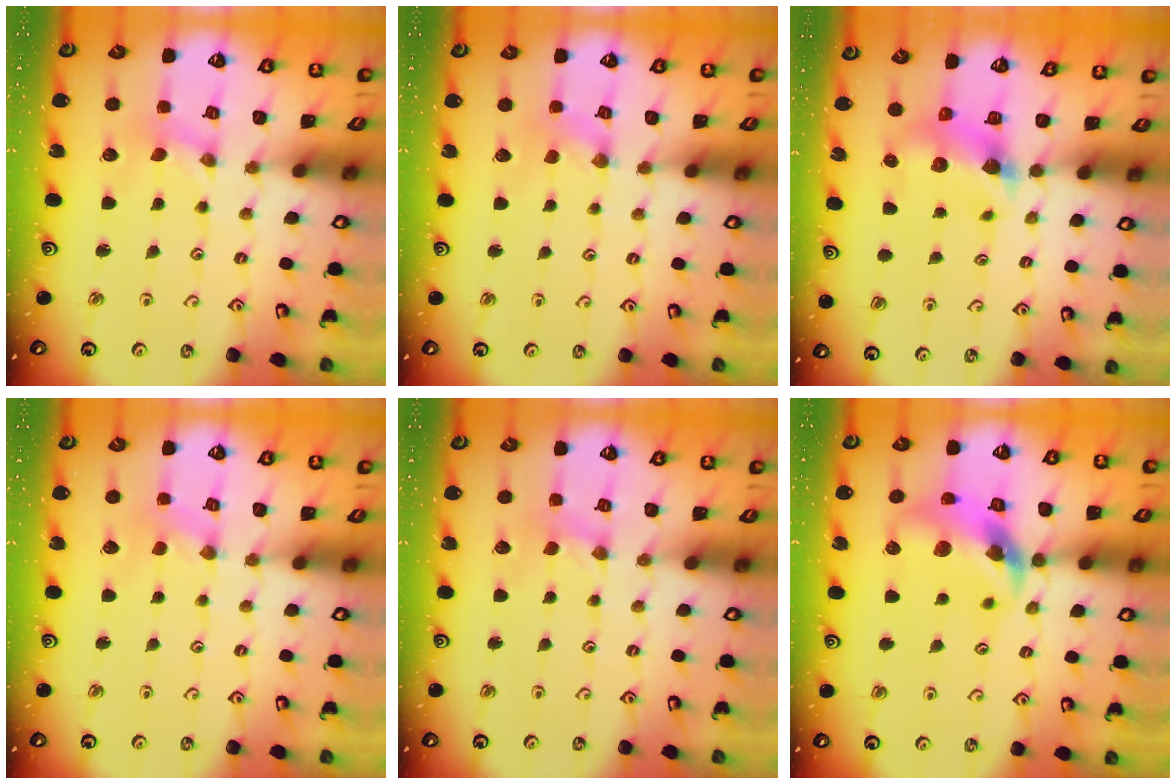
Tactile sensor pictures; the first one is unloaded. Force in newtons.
{"total": 0.9, "press": 0.9, "slide": 0.3}
{"total": 6.0, "press": 6.0, "slide": 0.5}
{"total": 0.0}
{"total": 1.1, "press": 1.1, "slide": 0.4}
{"total": 12.4, "press": 12.3, "slide": 1.8}